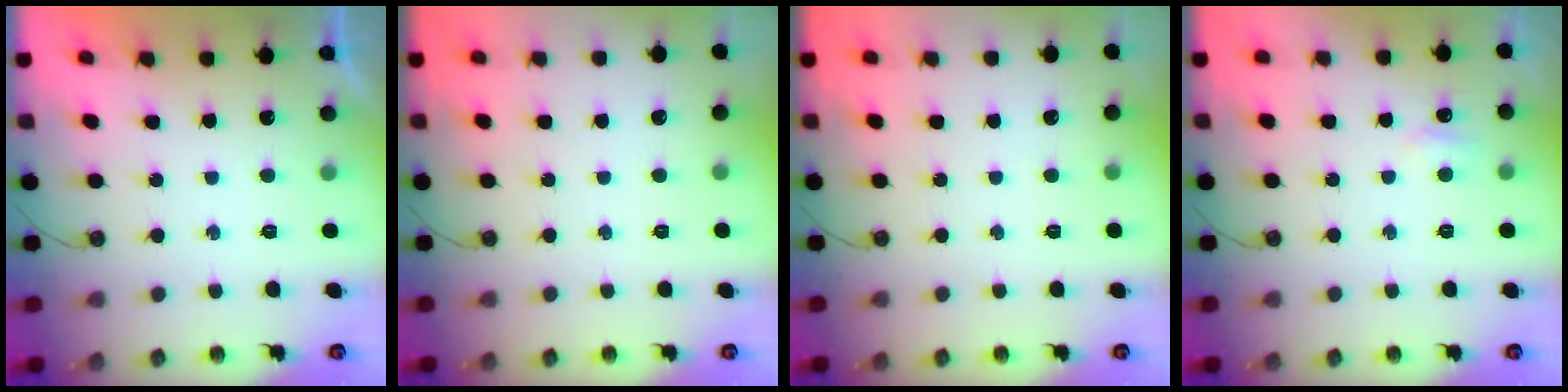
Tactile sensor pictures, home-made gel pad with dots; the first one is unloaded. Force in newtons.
{"total": 0.0}
{"total": 0.0}
{"total": 3.3, "press": 3.3, "slide": 0.5}